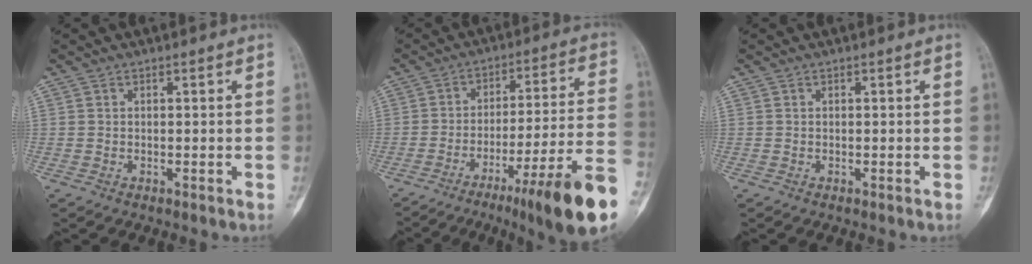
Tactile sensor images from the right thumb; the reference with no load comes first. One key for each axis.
{"total": 20.6, "fx": -11.3, "fy": 1.3, "fz": 17.1, "tx": -0.203, "ty": 0.050, "tz": -0.171}
{"total": 0.0}